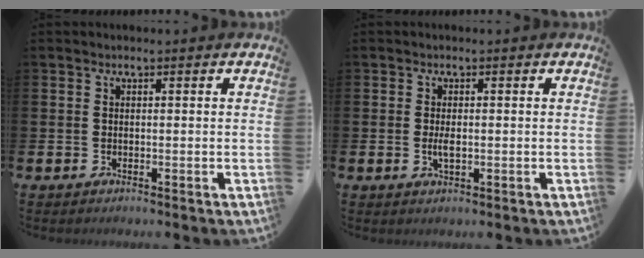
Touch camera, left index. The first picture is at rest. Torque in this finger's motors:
{"motor_torque": [0.45, 0.09, 0.06, 0.08]}